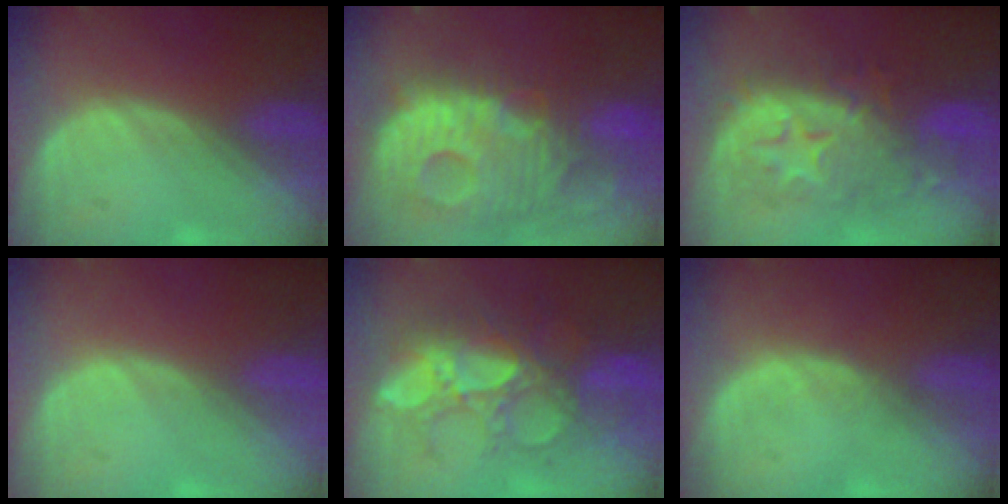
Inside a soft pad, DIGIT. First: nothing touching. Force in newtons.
{"total": 14.0, "press": 12.0, "slide": 7.1}
{"total": 9.6, "press": 9.6, "slide": 0.5}
{"total": 0.0}
{"total": 10.1, "press": 9.6, "slide": 3.2}
{"total": 0.7, "press": 0.6, "slide": 0.2}